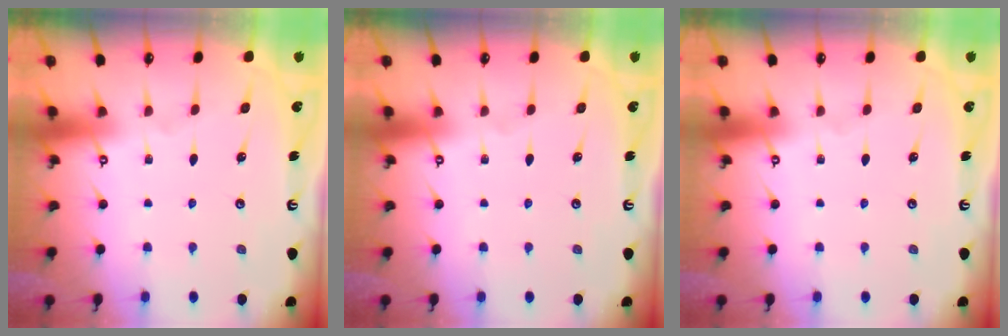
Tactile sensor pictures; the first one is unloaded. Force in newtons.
{"total": 0.0}
{"total": 0.0}